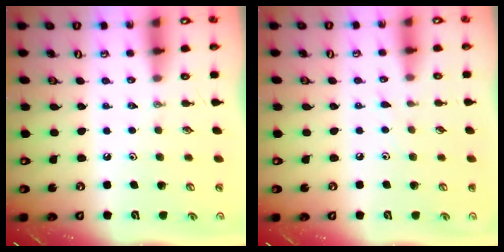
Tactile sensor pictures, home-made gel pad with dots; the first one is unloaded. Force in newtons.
{"total": 3.2, "press": 3.2, "slide": 0.4}